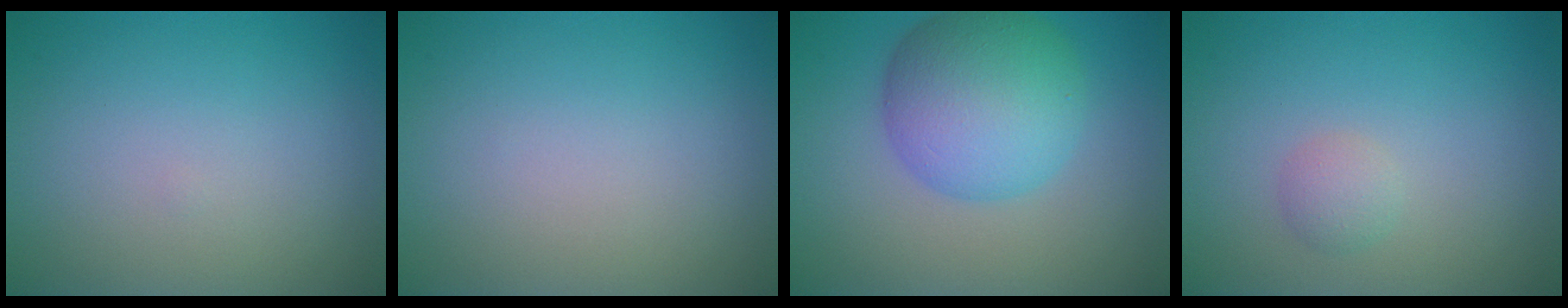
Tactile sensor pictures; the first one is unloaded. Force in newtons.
{"total": 0.0}
{"total": 8.0, "press": 8.0, "slide": 0.2}
{"total": 1.3, "press": 1.3, "slide": 0.0}